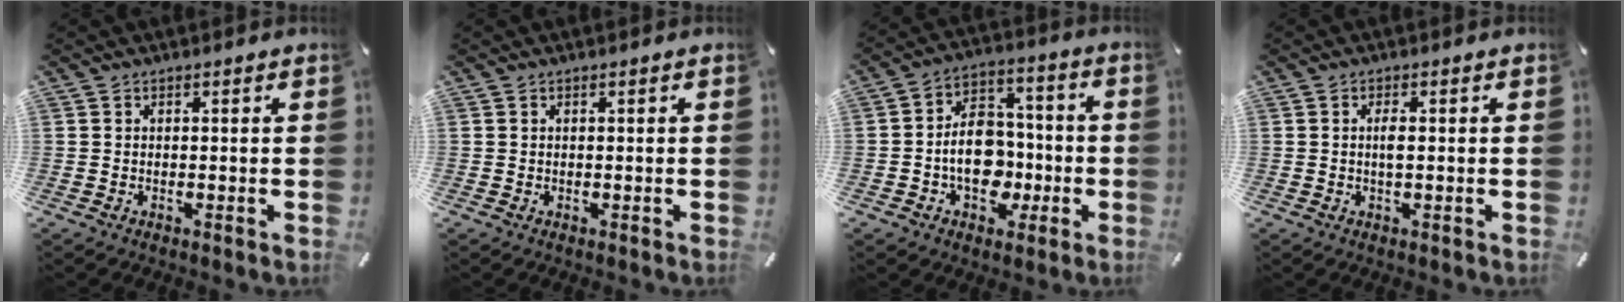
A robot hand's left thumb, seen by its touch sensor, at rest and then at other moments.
{"total": 0.0}
{"total": 12.1, "force": [-2.6, 9.3, 7.4], "torque": [-0.121, 0.018, -0.045]}
{"total": 2.3, "force": [0.1, 0.5, 2.3], "torque": [-0.045, -0.001, 0.000]}